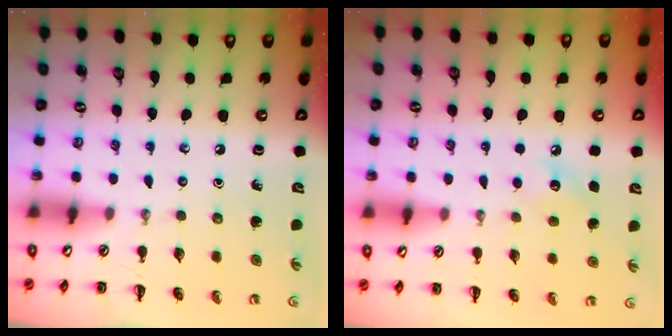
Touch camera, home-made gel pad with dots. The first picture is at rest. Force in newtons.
{"total": 6.9, "press": 6.7, "slide": 1.7}